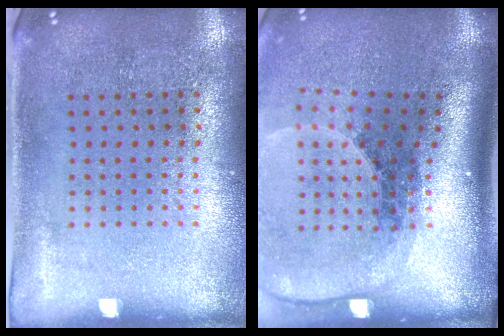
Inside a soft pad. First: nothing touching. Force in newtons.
{"total": 2.7, "press": 1.9, "slide": 2.0}